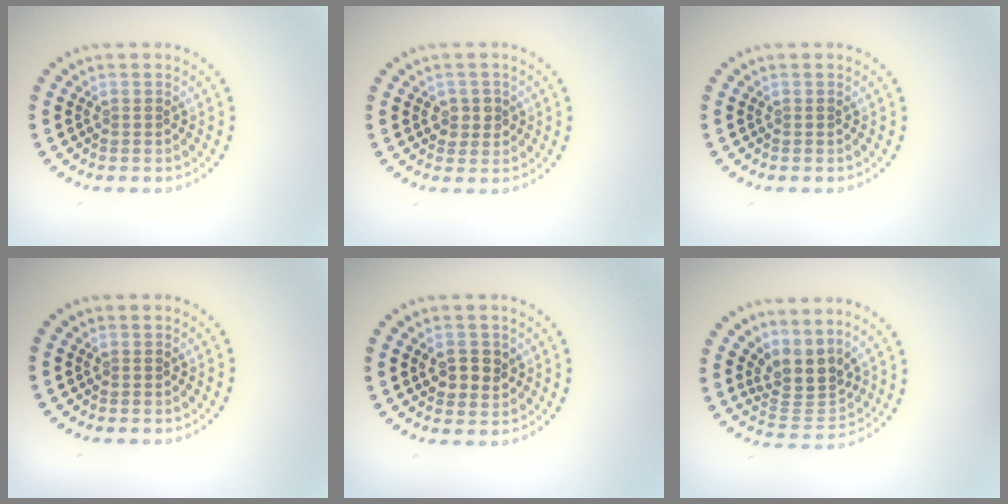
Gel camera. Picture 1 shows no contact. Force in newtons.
{"total": 1.8, "press": 1.7, "slide": 0.4}
{"total": 0.0}
{"total": 0.0}
{"total": 2.5, "press": 2.4, "slide": 0.6}
{"total": 3.5, "press": 2.5, "slide": 2.4}